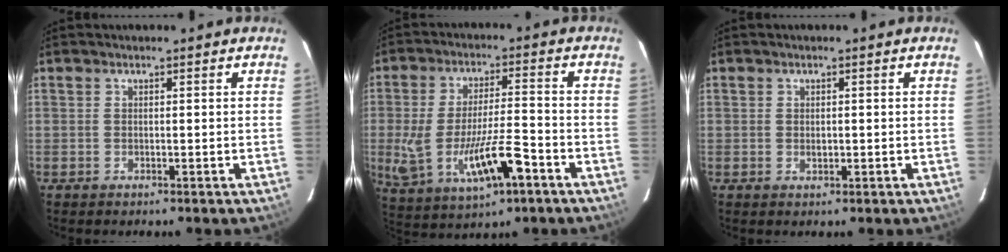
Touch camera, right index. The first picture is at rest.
{"total": 14.5, "force": [-5.2, 4.2, 12.9], "torque": [-0.260, -0.023, -0.073]}
{"total": 1.2, "force": [0.0, 0.9, 0.7], "torque": [-0.010, 0.000, 0.002]}